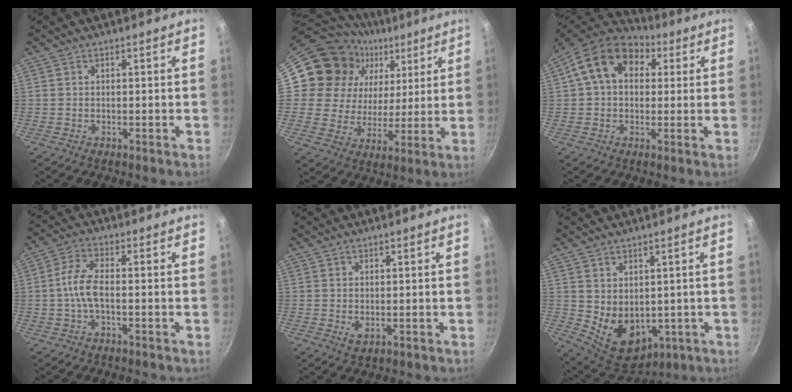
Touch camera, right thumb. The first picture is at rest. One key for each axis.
{"total": 17.7, "fx": 9.2, "fy": 13.2, "fz": 7.4, "tx": -0.107, "ty": -0.039, "tz": 0.158}
{"total": 15.2, "fx": 4.4, "fy": 10.9, "fz": 9.5, "tx": -0.138, "ty": 0.021, "tz": 0.056}
{"total": 5.7, "fx": -1.3, "fy": 2.2, "fz": 5.0, "tx": -0.116, "ty": 0.023, "tz": -0.034}
{"total": 2.0, "fx": -0.1, "fy": 1.3, "fz": 1.5, "tx": -0.027, "ty": -0.004, "tz": 0.001}
{"total": 10.3, "fx": 0.0, "fy": 7.6, "fz": 7.0, "tx": -0.092, "ty": -0.018, "tz": 0.032}